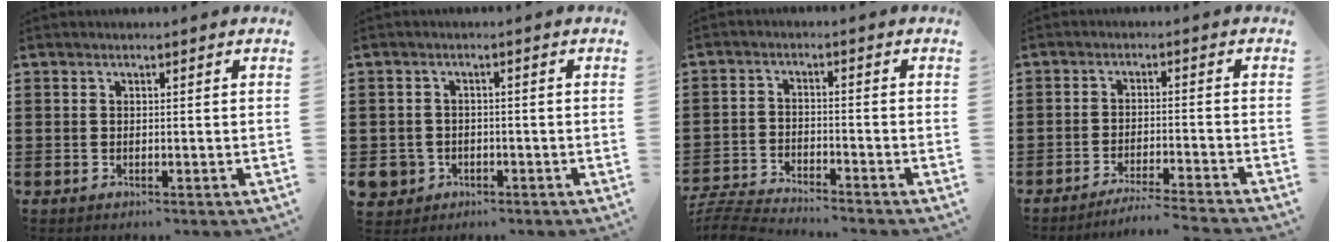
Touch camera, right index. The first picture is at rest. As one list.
[{"total": 3.3, "force": [-1.8, 2.7, 0.6], "torque": [-0.032, -0.002, -0.040]}, {"total": 5.1, "force": [-5.0, -0.1, 0.5], "torque": [-0.029, -0.007, -0.107]}, {"total": 3.8, "force": [-3.6, -0.7, 1.0], "torque": [-0.018, -0.008, -0.072]}]